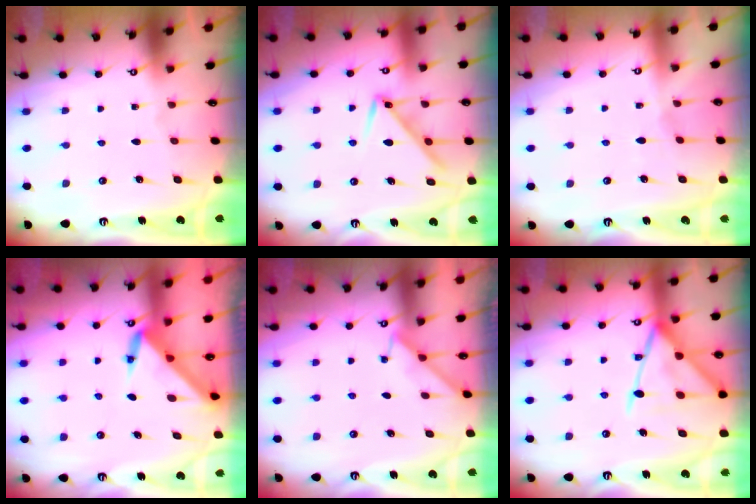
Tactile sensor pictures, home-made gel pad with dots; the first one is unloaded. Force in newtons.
{"total": 9.8, "press": 9.8, "slide": 0.6}
{"total": 1.7, "press": 1.7, "slide": 0.4}
{"total": 3.0, "press": 3.0, "slide": 0.1}
{"total": 2.9, "press": 2.8, "slide": 0.4}
{"total": 16.9, "press": 16.8, "slide": 1.4}